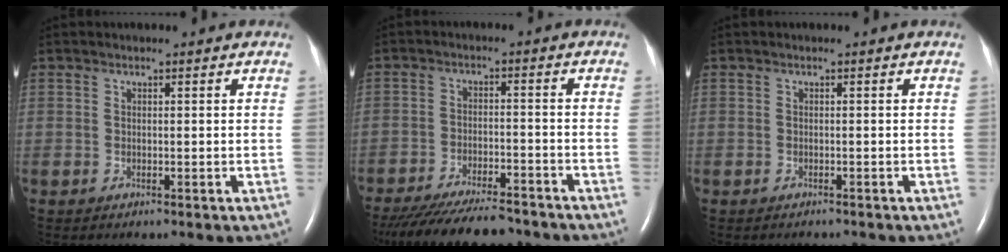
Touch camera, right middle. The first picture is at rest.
{"total": 16.3, "force": [-14.5, 2.9, 6.8], "torque": [-0.138, -0.024, -0.215]}
{"total": 1.2, "force": [-1.1, 0.3, 0.2], "torque": [-0.010, -0.003, -0.014]}